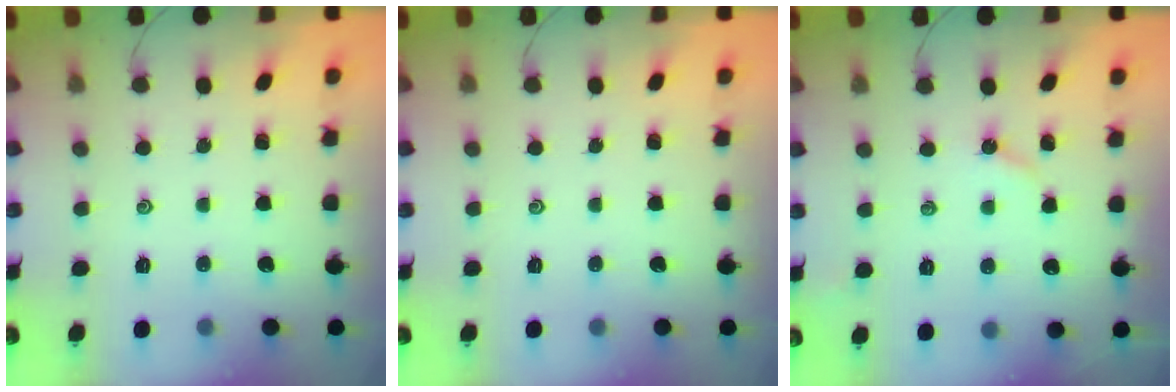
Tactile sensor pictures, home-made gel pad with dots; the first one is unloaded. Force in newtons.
{"total": 0.0}
{"total": 2.4, "press": 2.3, "slide": 0.3}